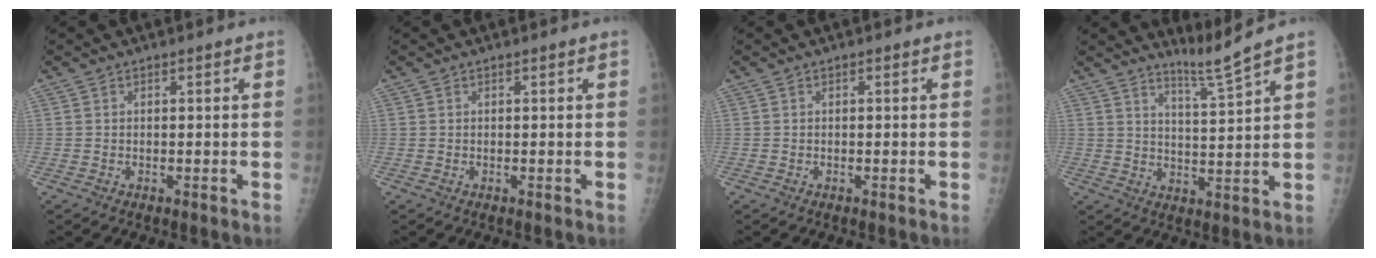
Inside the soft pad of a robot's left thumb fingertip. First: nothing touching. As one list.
[{"total": 0.0}, {"total": 0.0}, {"total": 5.0, "force": [4.4, -2.0, 1.6], "torque": [-0.032, -0.057, 0.088]}]